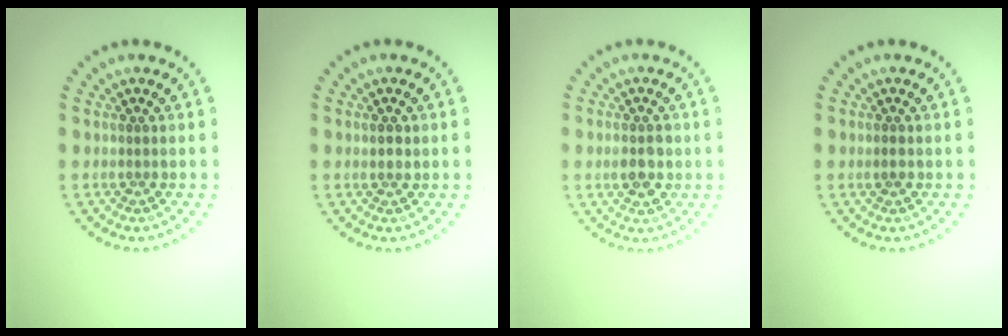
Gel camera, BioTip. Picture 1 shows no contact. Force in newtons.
{"total": 1.0, "press": 0.9, "slide": 0.5}
{"total": 2.7, "press": 2.7, "slide": 0.1}
{"total": 0.7, "press": 0.7, "slide": 0.2}